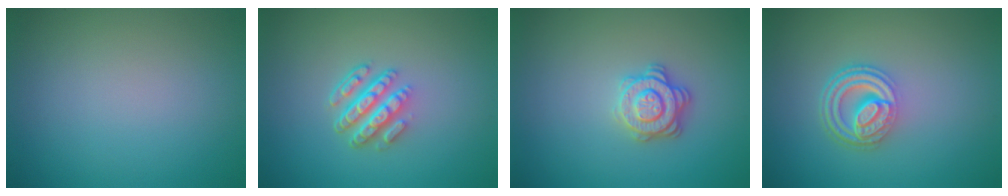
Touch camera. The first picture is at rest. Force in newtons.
{"total": 4.6, "press": 3.2, "slide": 3.3}
{"total": 2.9, "press": 2.8, "slide": 0.9}
{"total": 4.6, "press": 3.3, "slide": 3.2}